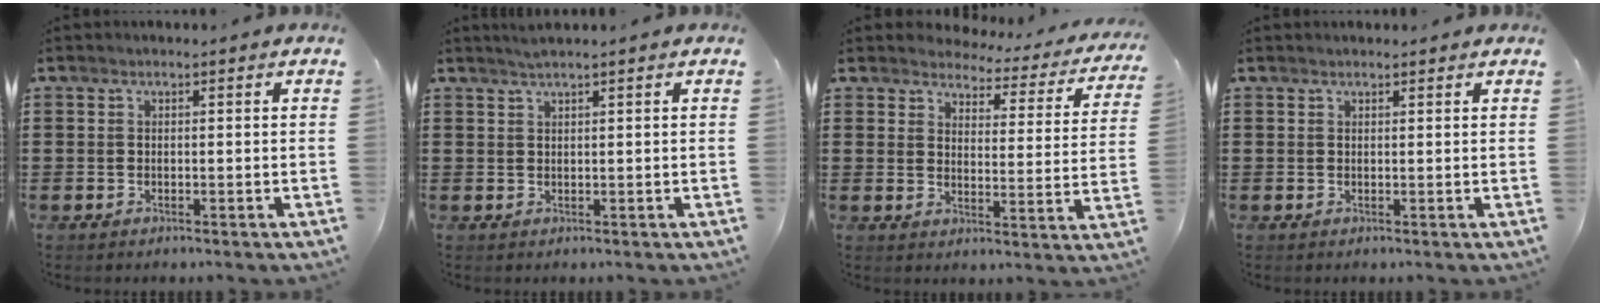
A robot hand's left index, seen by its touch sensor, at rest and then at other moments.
{"total": 1.2, "force": [1.1, -0.2, 0.6], "torque": [-0.012, 0.000, 0.020]}
{"total": 3.4, "force": [3.3, 0.5, 0.3], "torque": [-0.028, -0.026, 0.053]}
{"total": 0.8, "force": [0.7, 0.2, 0.1], "torque": [-0.004, 0.001, 0.014]}